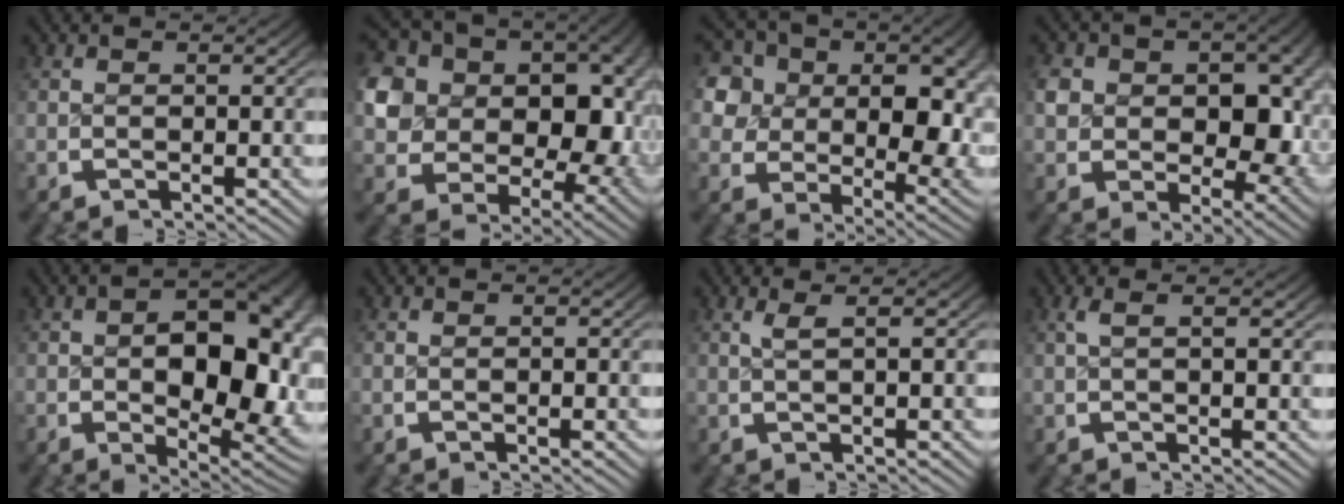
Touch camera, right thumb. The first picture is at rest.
{"total": 19.1, "force": [2.3, 14.5, 12.2], "torque": [-0.227, -0.033, 0.037]}
{"total": 13.1, "force": [2.2, 9.2, 8.9], "torque": [-0.162, -0.045, 0.054]}
{"total": 10.3, "force": [0.8, 7.4, 7.0], "torque": [-0.113, -0.042, 0.031]}
{"total": 11.3, "force": [-0.5, 6.3, 9.3], "torque": [-0.138, -0.044, 0.013]}
{"total": 0.0}
{"total": 1.5, "force": [0.9, -0.1, 1.3], "torque": [-0.023, 0.001, 0.022]}
{"total": 1.5, "force": [0.9, 0.1, 1.2], "torque": [-0.025, 0.001, 0.020]}